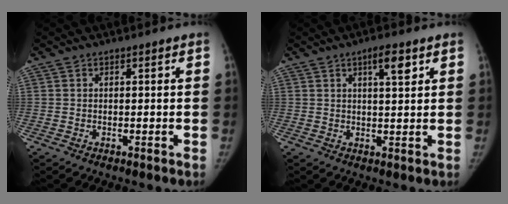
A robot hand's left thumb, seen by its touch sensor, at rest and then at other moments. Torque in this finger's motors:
{"motor_torque": [0.13, -0.40, 0.69, -0.24, 0.20]}